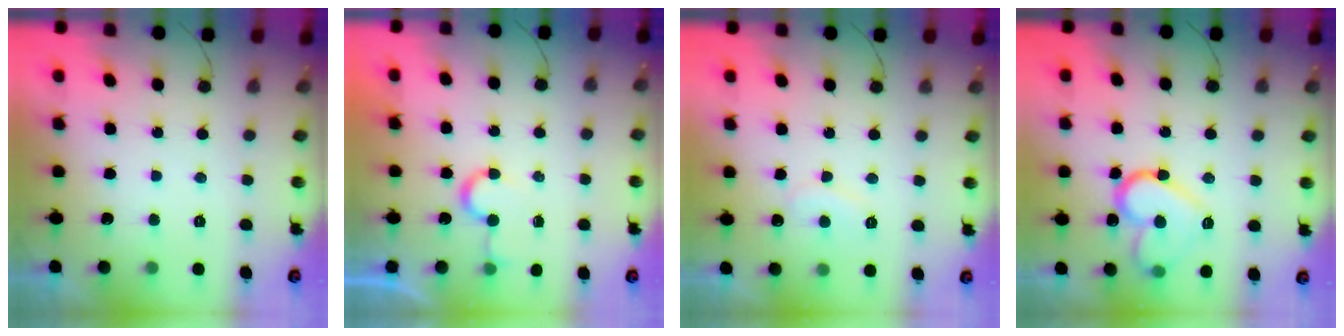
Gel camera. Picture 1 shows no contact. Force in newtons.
{"total": 5.4, "press": 5.4, "slide": 0.4}
{"total": 6.0, "press": 6.0, "slide": 0.4}
{"total": 14.2, "press": 14.1, "slide": 1.4}